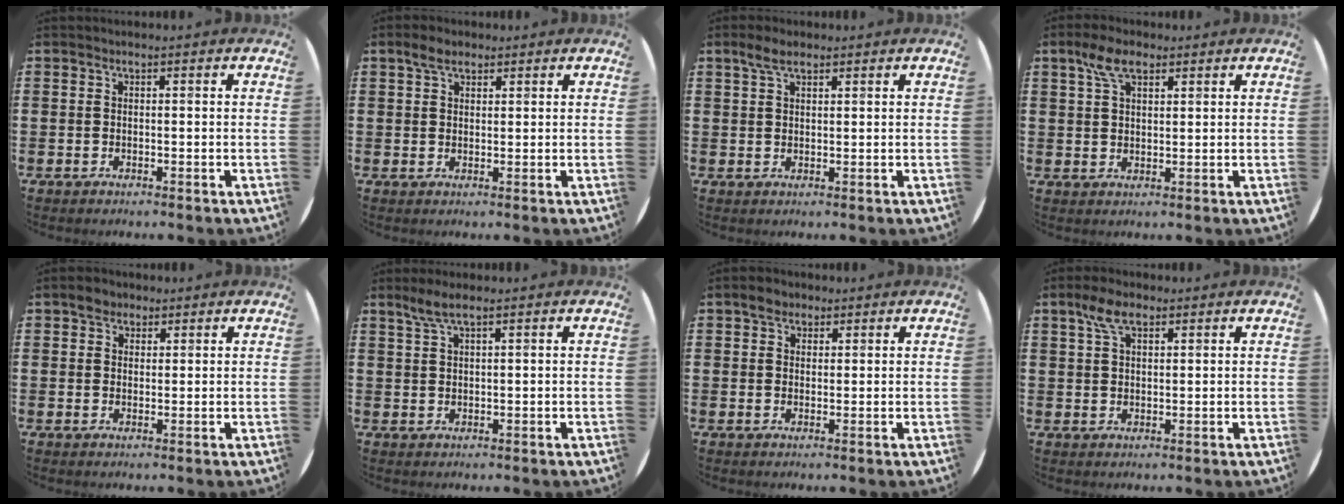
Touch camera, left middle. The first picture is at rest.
{"total": 2.9, "force": [2.2, 1.5, 1.3], "torque": [-0.021, 0.004, 0.039]}
{"total": 3.1, "force": [2.2, 1.3, 1.8], "torque": [-0.031, 0.004, 0.039]}
{"total": 4.9, "force": [3.0, 2.3, 3.0], "torque": [-0.058, 0.006, 0.053]}
{"total": 2.2, "force": [1.7, 1.4, 0.2], "torque": [0.000, 0.005, 0.032]}
{"total": 2.8, "force": [2.0, 0.4, 1.9], "torque": [-0.041, 0.004, 0.036]}
{"total": 2.2, "force": [1.7, 1.4, 0.4], "torque": [-0.003, 0.004, 0.031]}
{"total": 4.6, "force": [2.9, 2.2, 2.8], "torque": [-0.054, 0.005, 0.050]}